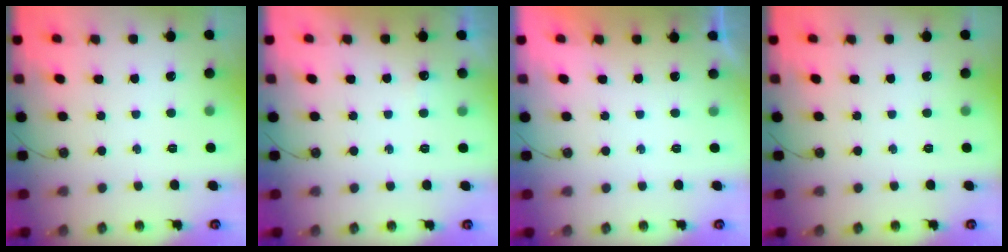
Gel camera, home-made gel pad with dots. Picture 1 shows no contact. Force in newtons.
{"total": 2.8, "press": 2.7, "slide": 0.4}
{"total": 0.0}
{"total": 0.0}